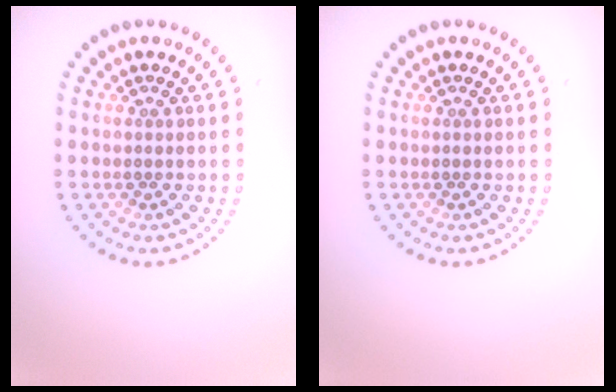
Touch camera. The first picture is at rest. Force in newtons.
{"total": 0.0}